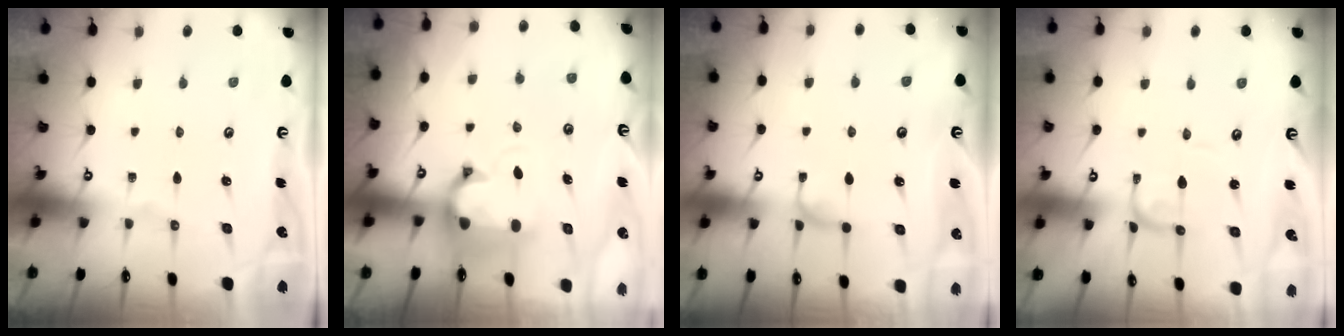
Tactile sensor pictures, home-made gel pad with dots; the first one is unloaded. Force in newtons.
{"total": 1.6, "press": 0.9, "slide": 1.4}
{"total": 0.9, "press": 0.0, "slide": 0.9}
{"total": 1.8, "press": 1.8, "slide": 0.1}